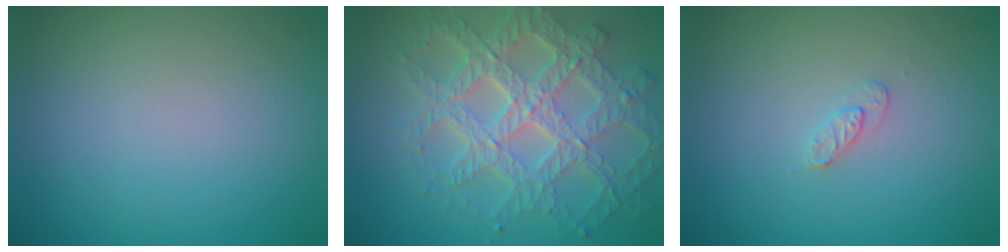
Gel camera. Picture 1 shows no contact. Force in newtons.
{"total": 8.0, "press": 5.9, "slide": 5.4}
{"total": 1.1, "press": 1.1, "slide": 0.2}